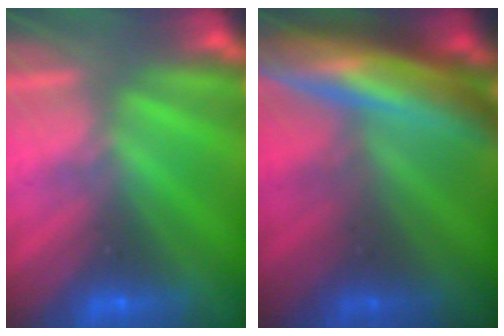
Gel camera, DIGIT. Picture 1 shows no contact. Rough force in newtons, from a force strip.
{"total": 7.1}